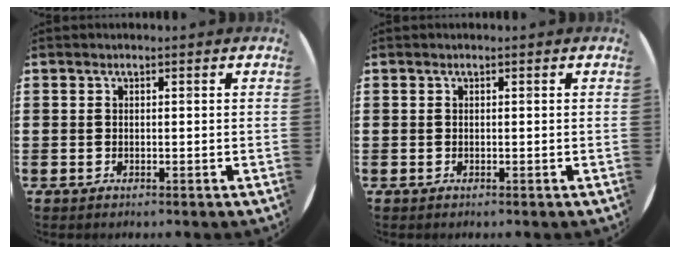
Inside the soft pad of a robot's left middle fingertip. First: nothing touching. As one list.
[{"total": 0.0}]